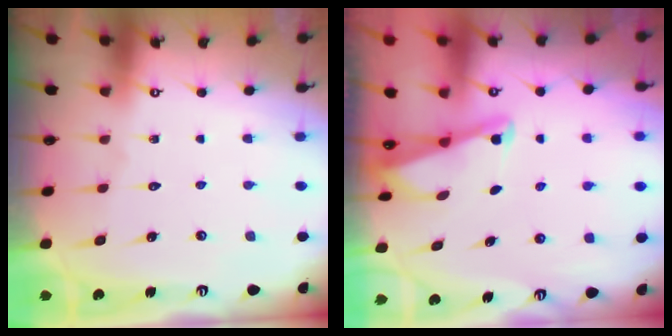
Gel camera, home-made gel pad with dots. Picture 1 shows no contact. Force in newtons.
{"total": 2.1, "press": 2.0, "slide": 0.3}